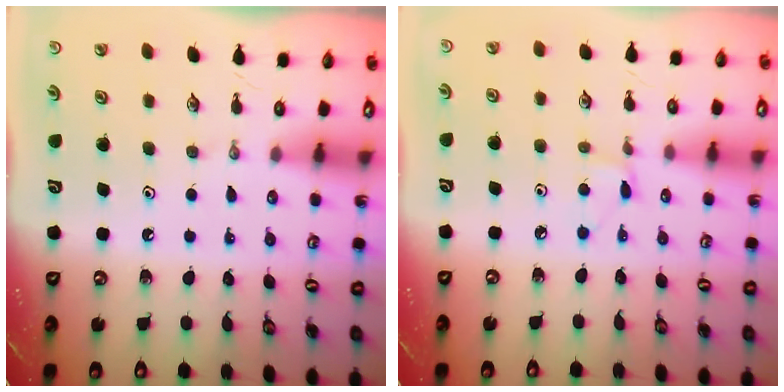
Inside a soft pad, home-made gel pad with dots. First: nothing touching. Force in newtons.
{"total": 4.4, "press": 4.3, "slide": 0.6}